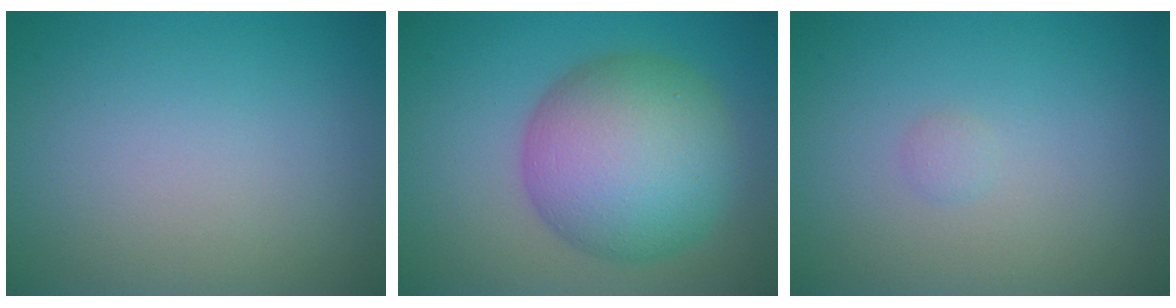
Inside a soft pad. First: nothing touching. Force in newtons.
{"total": 10.5, "press": 10.5, "slide": 0.2}
{"total": 0.5, "press": 0.5, "slide": 0.0}